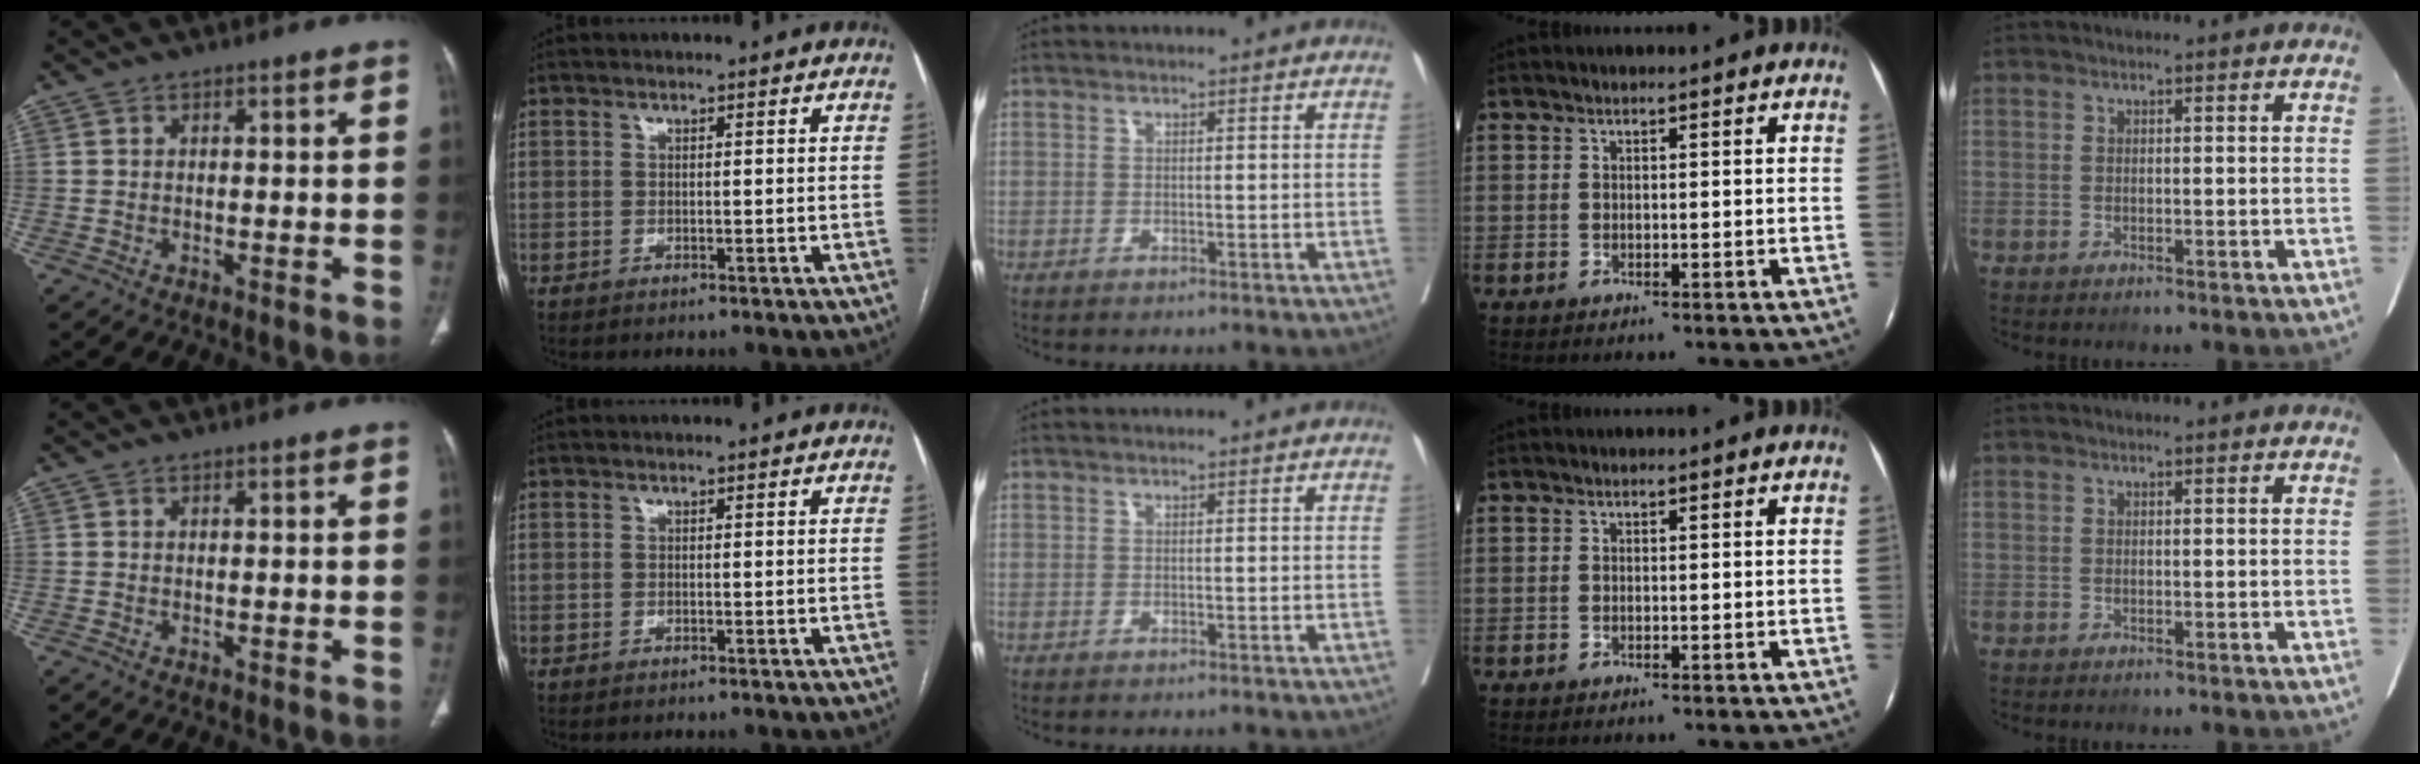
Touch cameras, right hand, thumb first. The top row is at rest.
{}